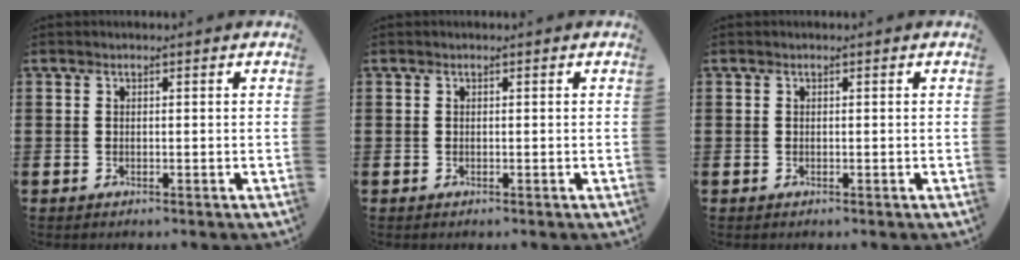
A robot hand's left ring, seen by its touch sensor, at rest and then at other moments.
{"total": 0.0}
{"total": 0.0}